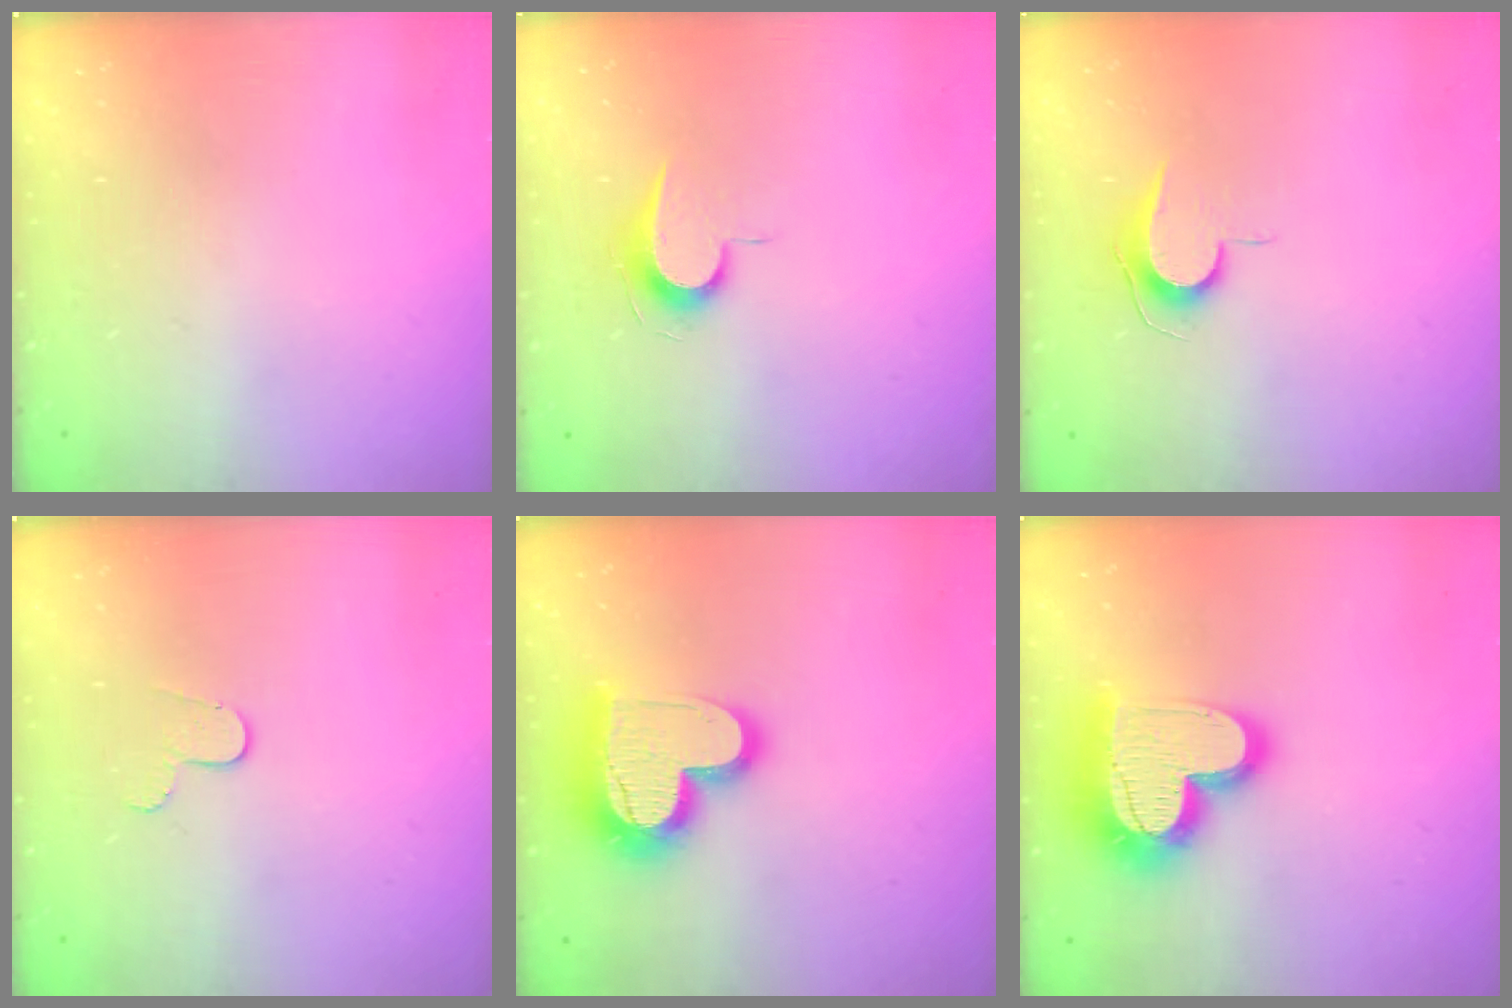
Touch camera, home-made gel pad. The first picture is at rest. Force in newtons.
{"total": 7.1, "press": 7.0, "slide": 0.7}
{"total": 6.8, "press": 6.8, "slide": 0.7}
{"total": 5.1, "press": 5.1, "slide": 0.5}
{"total": 17.8, "press": 17.7, "slide": 1.5}
{"total": 21.1, "press": 21.1, "slide": 1.5}